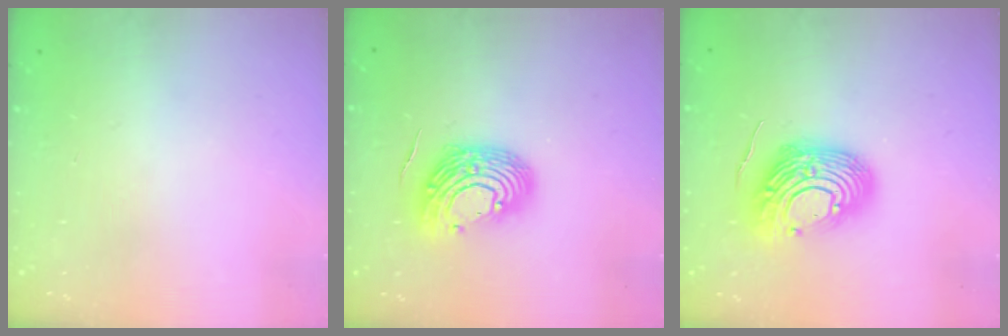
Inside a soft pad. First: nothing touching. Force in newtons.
{"total": 12.6, "press": 12.5, "slide": 1.7}
{"total": 14.4, "press": 14.3, "slide": 2.2}